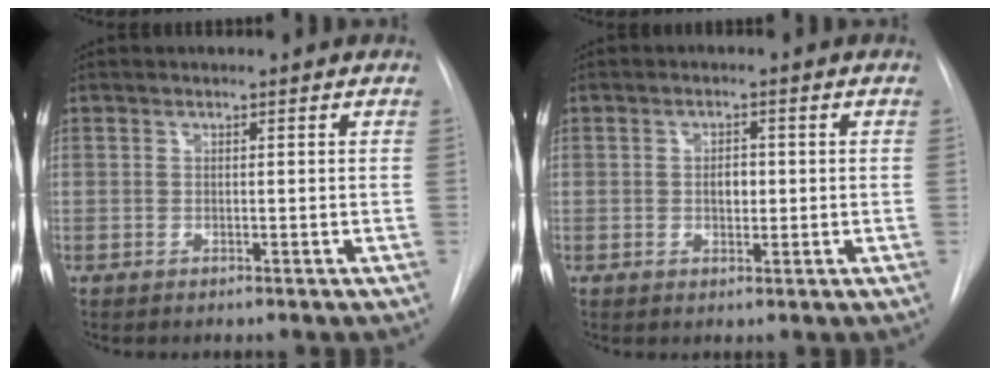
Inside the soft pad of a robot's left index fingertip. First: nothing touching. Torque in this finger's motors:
{"motor_torque": [0.77, -0.14, 0.10, 0.04]}